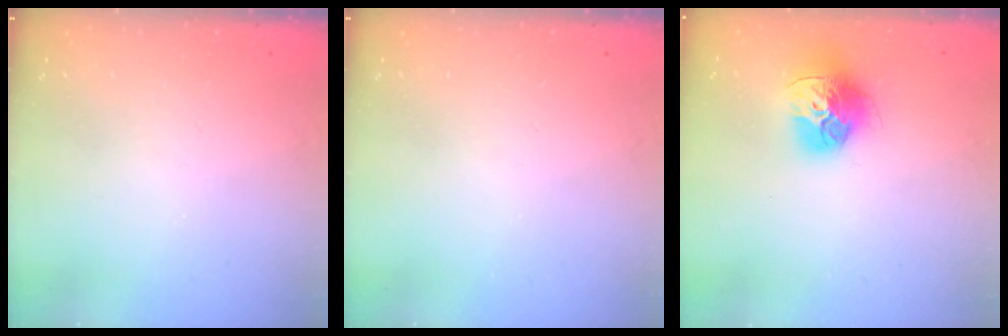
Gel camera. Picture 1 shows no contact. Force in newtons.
{"total": 0.0}
{"total": 16.0, "press": 15.9, "slide": 1.7}